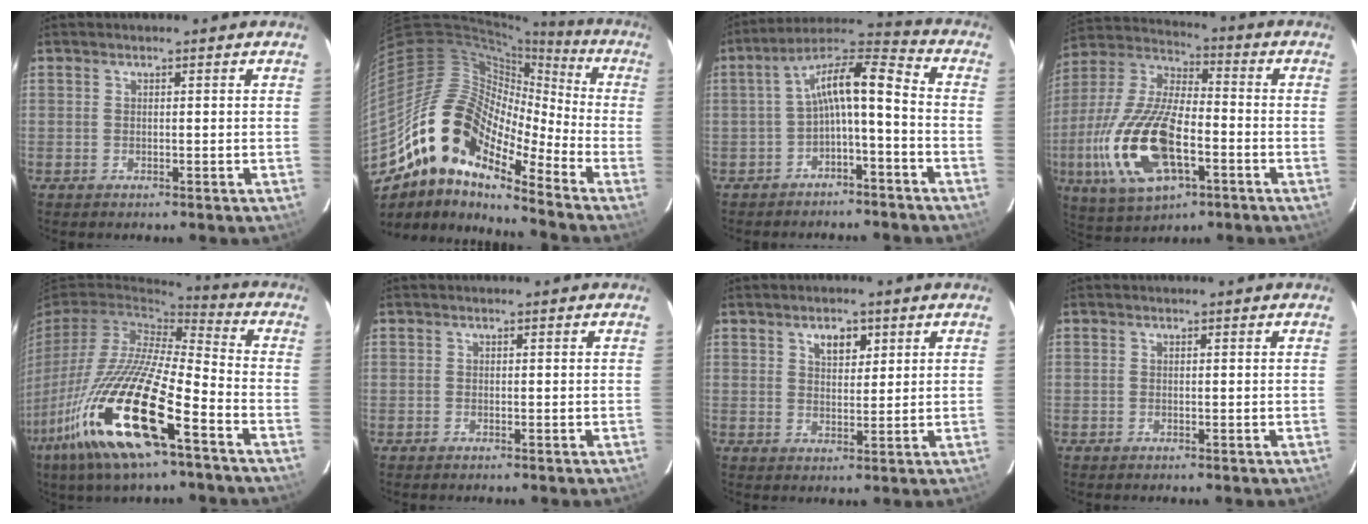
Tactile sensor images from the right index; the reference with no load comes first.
{"total": 17.0, "force": [-11.4, 6.3, 10.8], "torque": [-0.167, -0.007, -0.230]}
{"total": 9.8, "force": [-2.7, 2.3, 9.2], "torque": [-0.182, 0.030, -0.046]}
{"total": 21.2, "force": [-6.4, 9.3, 18.0], "torque": [-0.393, -0.019, -0.115]}
{"total": 25.0, "force": [-13.7, 5.3, 20.2], "torque": [-0.400, -0.051, -0.266]}
{"total": 0.0}
{"total": 4.2, "force": [2.2, 2.3, 2.7], "torque": [-0.039, 0.007, 0.037]}
{"total": 0.0}